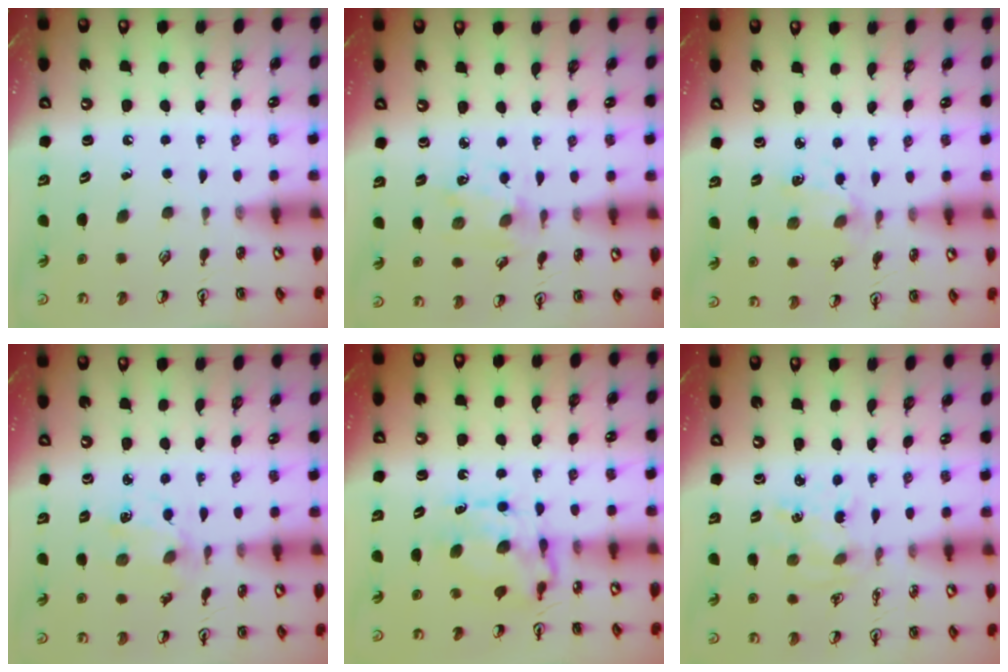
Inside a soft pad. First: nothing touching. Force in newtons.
{"total": 1.7, "press": 1.7, "slide": 0.3}
{"total": 1.9, "press": 1.8, "slide": 0.3}
{"total": 1.9, "press": 1.9, "slide": 0.2}
{"total": 7.1, "press": 7.0, "slide": 0.6}
{"total": 1.2, "press": 1.2, "slide": 0.3}